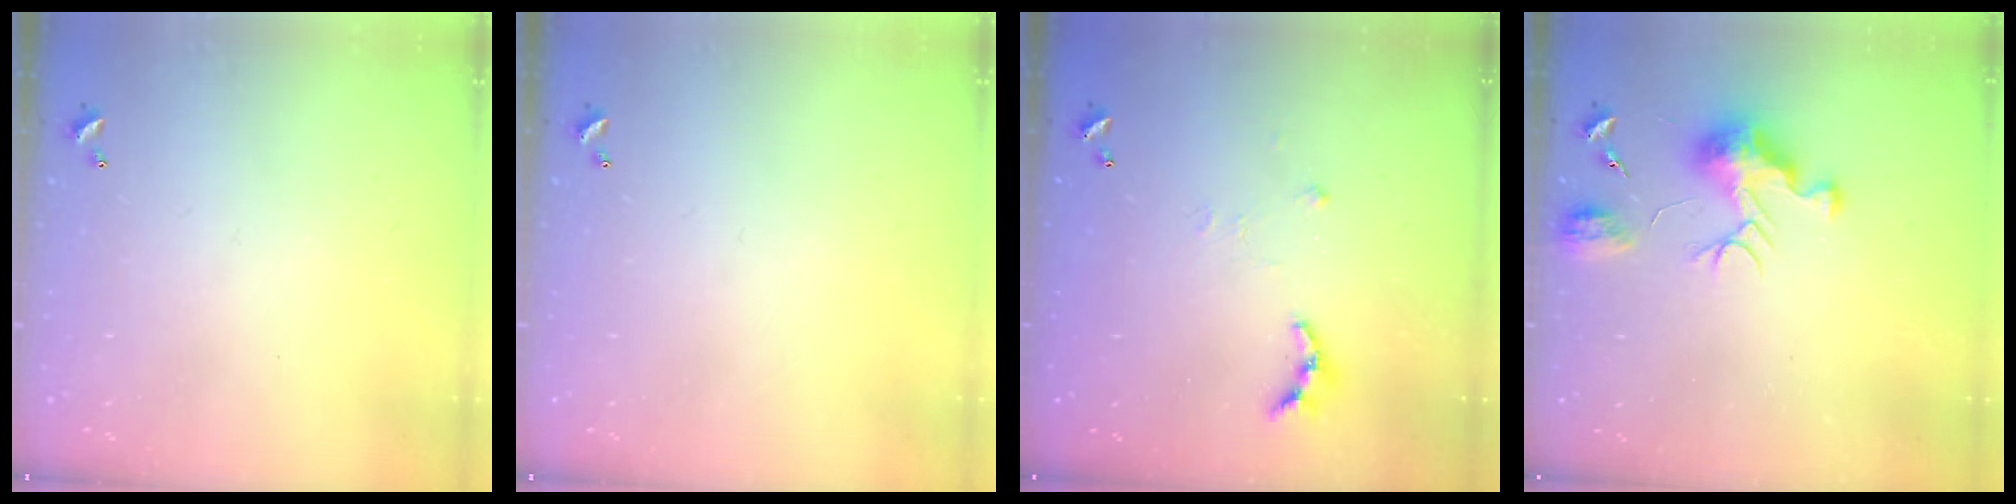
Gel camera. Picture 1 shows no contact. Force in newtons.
{"total": 0.0}
{"total": 6.7, "press": 6.7, "slide": 0.5}
{"total": 9.5, "press": 9.5, "slide": 0.2}